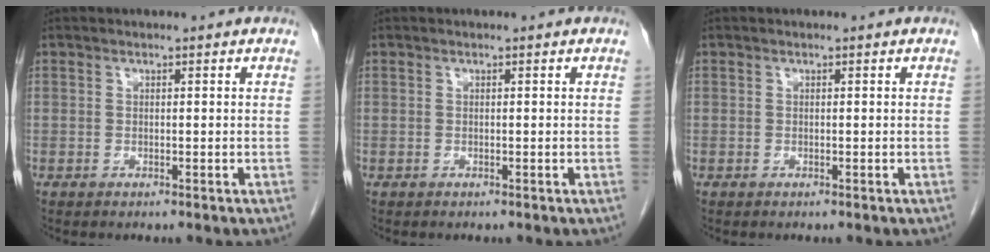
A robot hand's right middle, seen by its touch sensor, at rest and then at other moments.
{"total": 0.0}
{"total": 0.0}